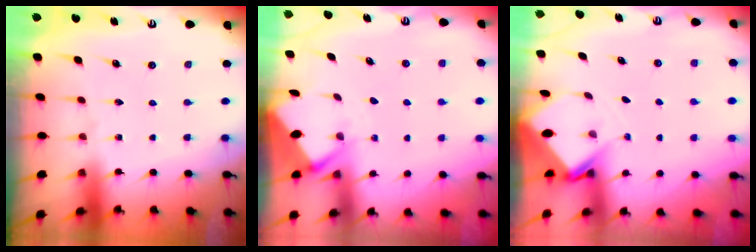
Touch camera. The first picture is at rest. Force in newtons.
{"total": 2.8, "press": 2.8, "slide": 0.3}
{"total": 3.5, "press": 3.5, "slide": 0.2}